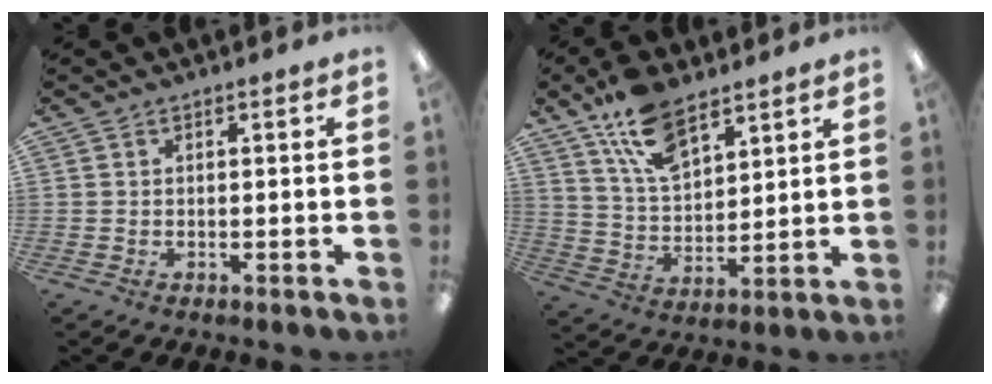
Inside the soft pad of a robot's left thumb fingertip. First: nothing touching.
{"total": 14.4, "force": [9.4, 7.2, 8.2], "torque": [-0.148, -0.037, 0.173]}